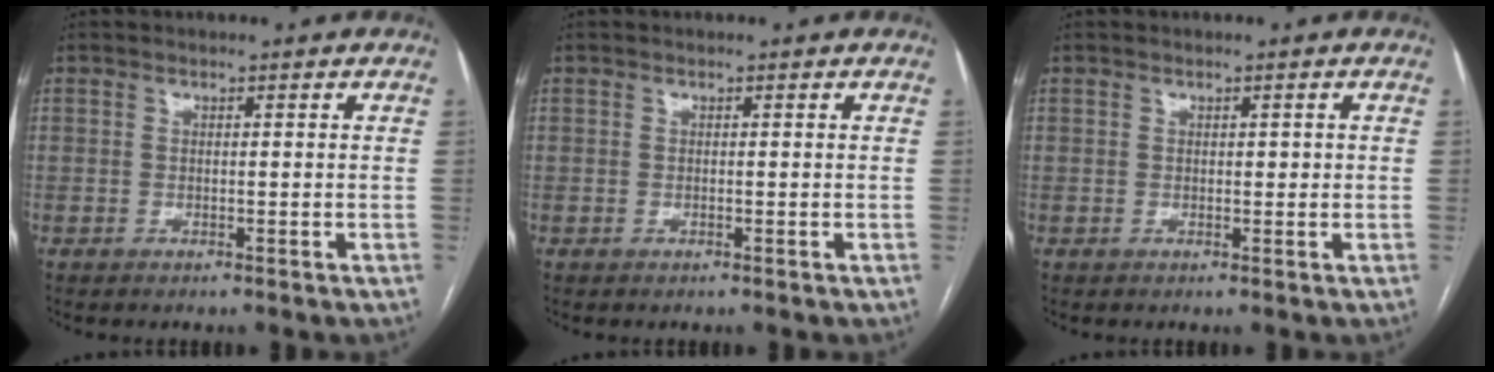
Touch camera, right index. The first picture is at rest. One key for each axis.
{"total": 0.0}
{"total": 1.1, "fx": 0.1, "fy": 0.7, "fz": 0.8, "tx": -0.012, "ty": 0.005, "tz": 0.003}